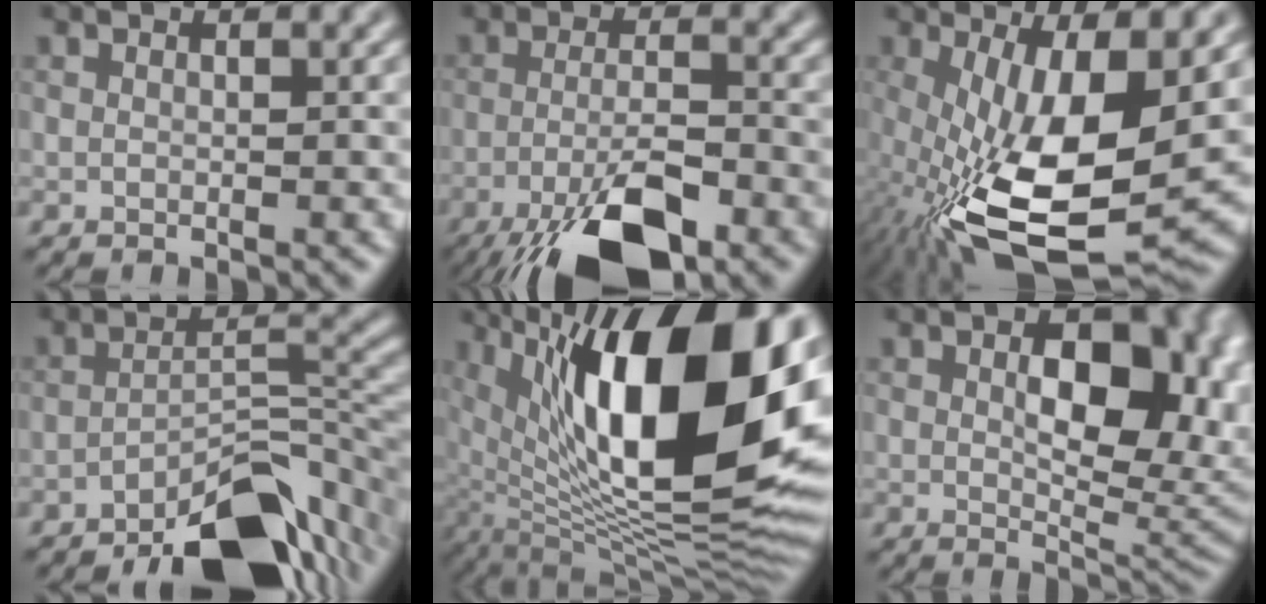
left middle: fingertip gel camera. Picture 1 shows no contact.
{"total": 8.8, "force": [-5.3, 2.0, 6.7], "torque": [-0.124, -0.008, -0.082]}
{"total": 15.9, "force": [-3.6, 6.1, 14.2], "torque": [-0.274, -0.027, -0.043]}
{"total": 9.2, "force": [-6.8, 2.5, 5.7], "torque": [-0.084, 0.008, -0.102]}
{"total": 18.0, "force": [4.2, 8.1, 15.6], "torque": [-0.238, 0.004, 0.090]}
{"total": 9.3, "force": [1.3, 5.2, 7.6], "torque": [-0.107, -0.010, 0.042]}